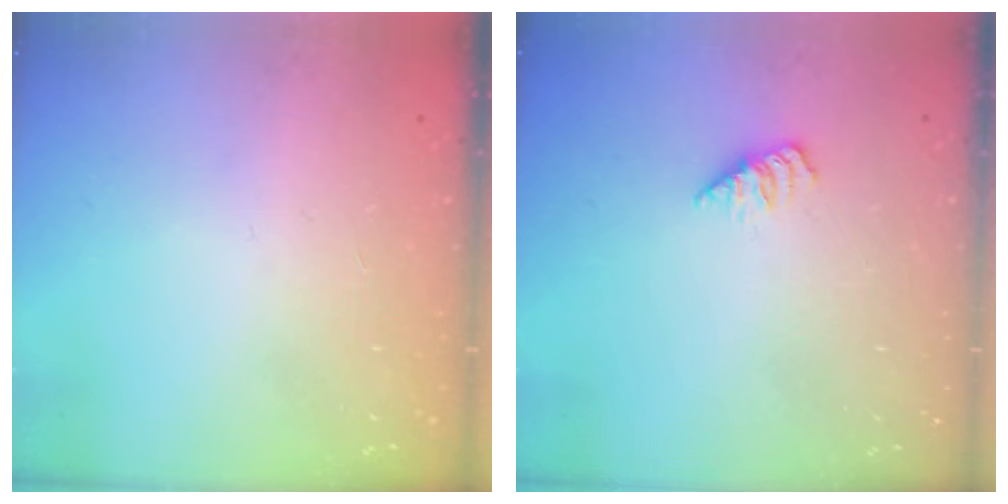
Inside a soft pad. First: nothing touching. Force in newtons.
{"total": 1.7, "press": 1.7, "slide": 0.3}